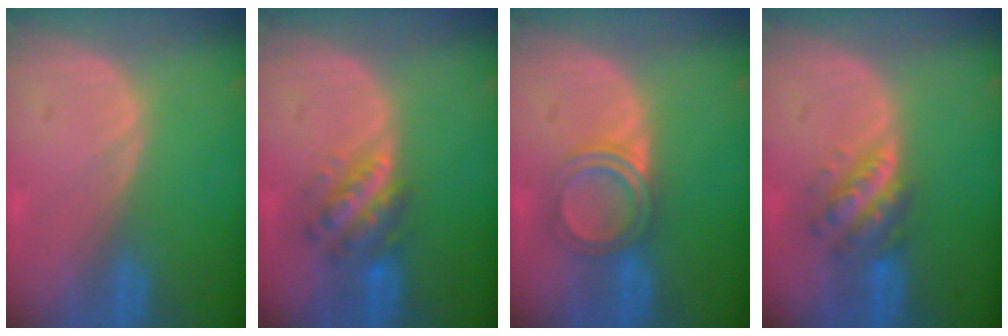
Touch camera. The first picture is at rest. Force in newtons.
{"total": 5.9, "press": 5.5, "slide": 2.2}
{"total": 4.8, "press": 4.6, "slide": 1.4}
{"total": 5.8, "press": 5.3, "slide": 2.4}